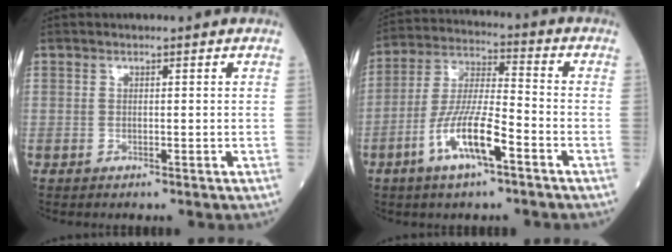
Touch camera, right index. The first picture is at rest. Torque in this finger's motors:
{"motor_torque": [1.45, -0.69, 0.74, 0.21]}